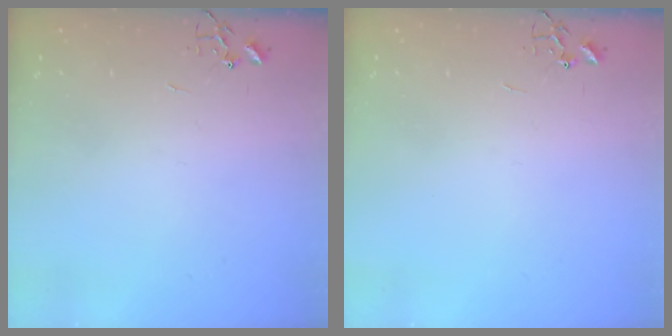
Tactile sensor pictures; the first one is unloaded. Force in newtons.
{"total": 0.0}